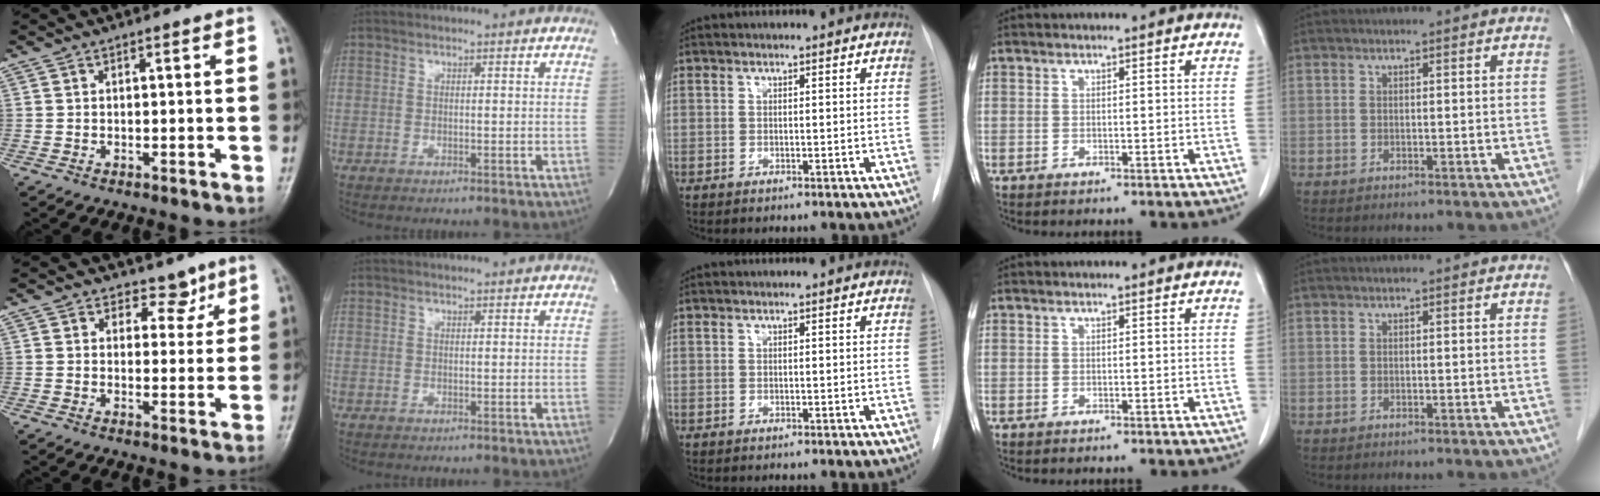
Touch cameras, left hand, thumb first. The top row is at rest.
{"thumb": {"total": 4.8, "force": [3.4, 3.3, 0.7], "torque": [0.026, -0.017, 0.048]}}